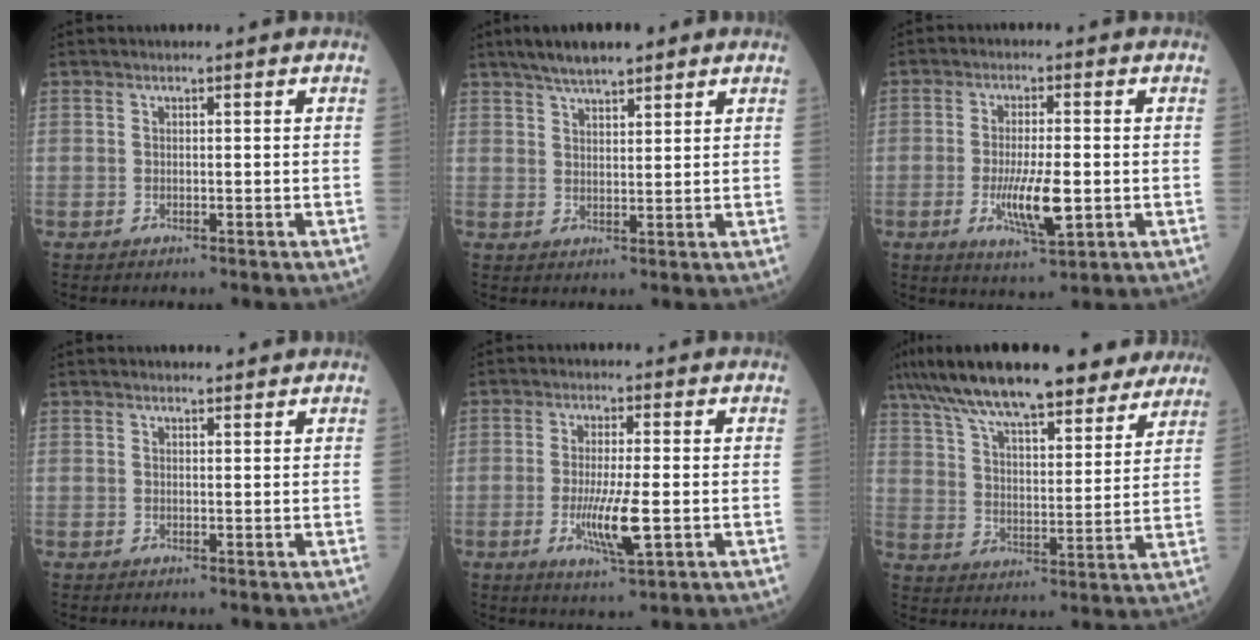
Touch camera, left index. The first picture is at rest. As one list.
[{"total": 7.3, "force": [5.5, 1.8, 4.4], "torque": [-0.075, 0.021, 0.091]}, {"total": 7.4, "force": [-1.5, 1.5, 7.0], "torque": [-0.135, -0.014, -0.024]}, {"total": 2.0, "force": [2.0, 0.4, 0.2], "torque": [-0.009, 0.005, 0.027]}, {"total": 6.7, "force": [-1.4, 0.6, 6.5], "torque": [-0.129, -0.016, -0.024]}, {"total": 24.3, "force": [20.0, 5.7, 12.7], "torque": [-0.210, 0.032, 0.288]}]